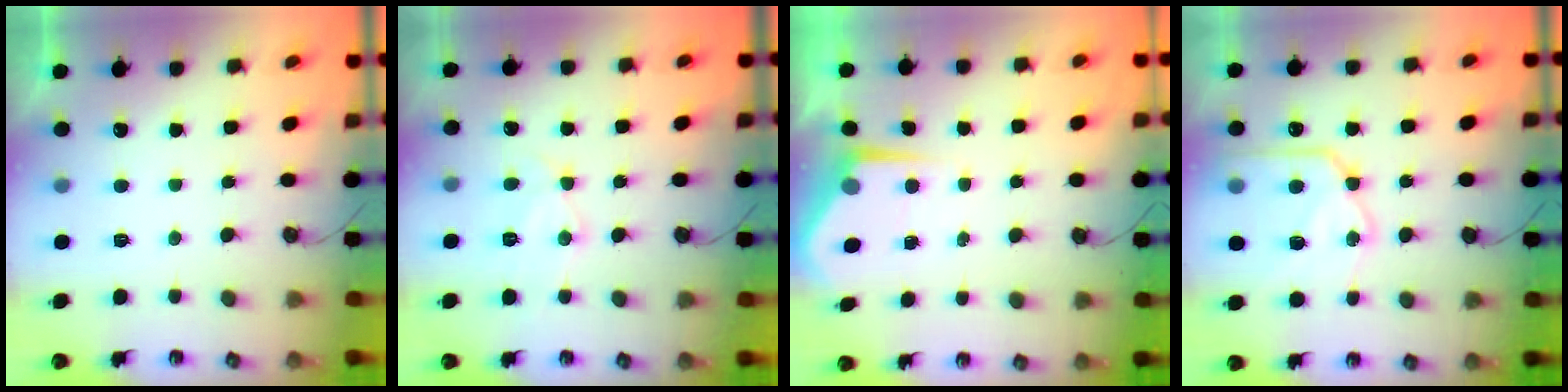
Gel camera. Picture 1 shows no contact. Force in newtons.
{"total": 10.2, "press": 10.2, "slide": 0.5}
{"total": 5.8, "press": 5.8, "slide": 0.3}
{"total": 16.4, "press": 16.4, "slide": 1.6}